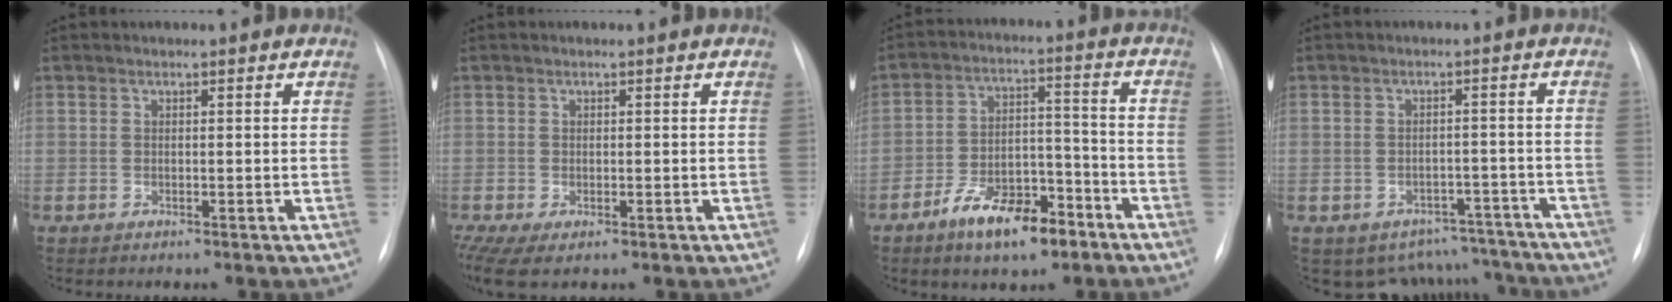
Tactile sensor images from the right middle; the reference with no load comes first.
{"total": 5.5, "force": [-2.5, 2.7, 4.1], "torque": [-0.095, -0.012, -0.037]}
{"total": 10.9, "force": [-7.0, 4.6, 7.0], "torque": [-0.119, 0.015, -0.117]}
{"total": 9.7, "force": [-8.5, 4.6, 0.2], "torque": [0.016, 0.036, -0.096]}